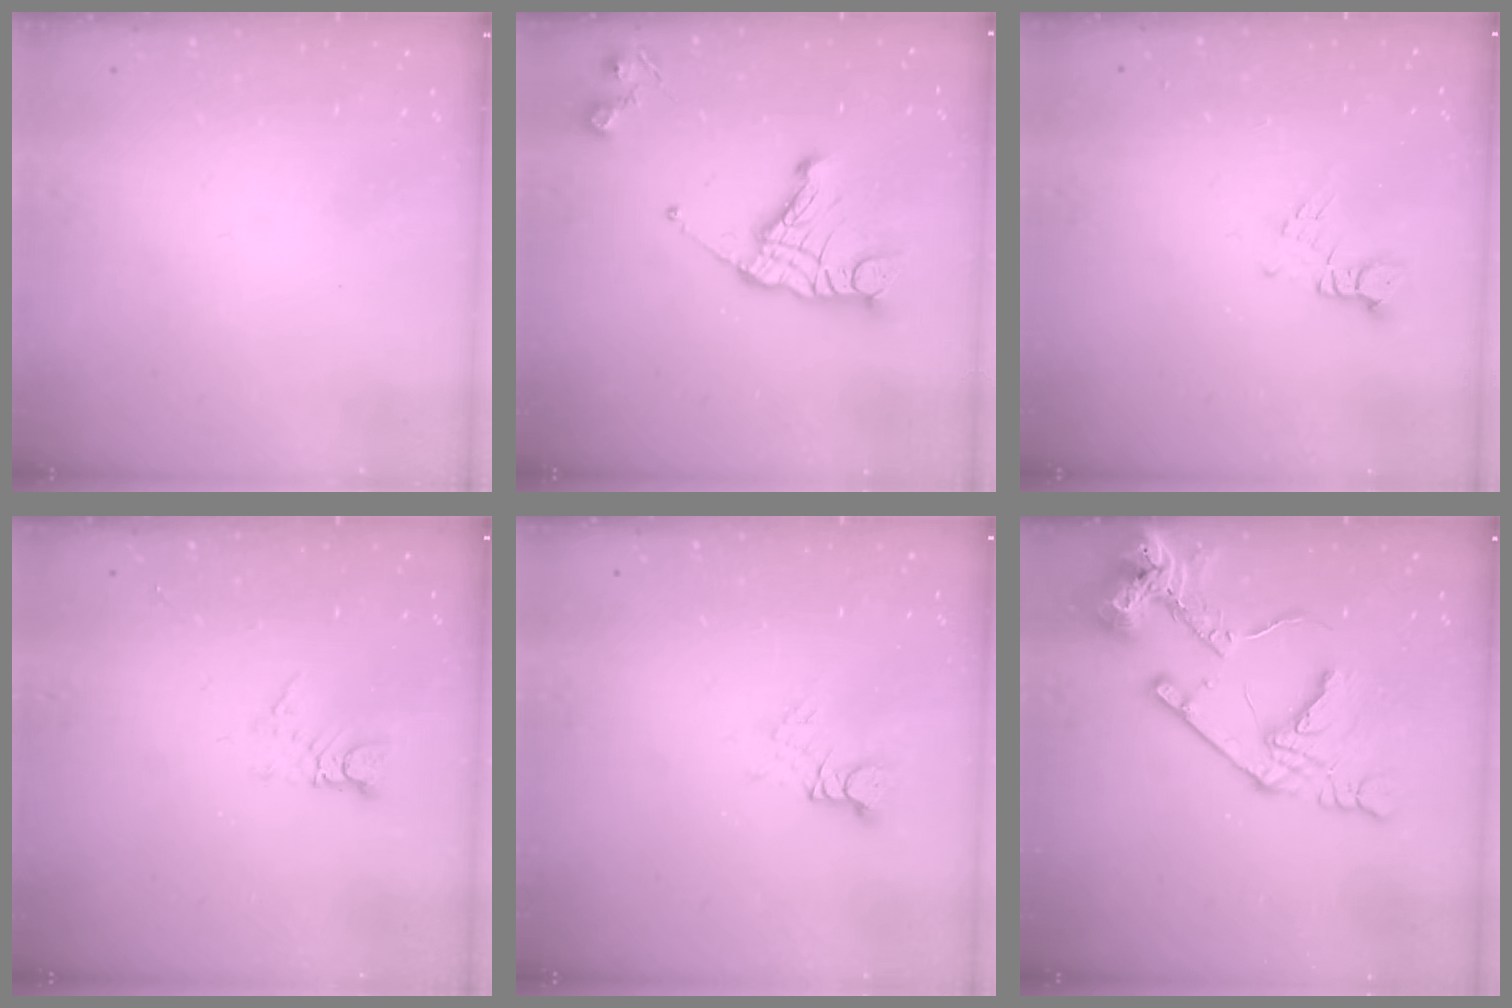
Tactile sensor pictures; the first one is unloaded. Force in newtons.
{"total": 14.2, "press": 14.2, "slide": 1.0}
{"total": 2.4, "press": 2.3, "slide": 0.3}
{"total": 2.9, "press": 2.9, "slide": 0.2}
{"total": 3.6, "press": 3.5, "slide": 0.2}
{"total": 17.0, "press": 16.9, "slide": 2.1}